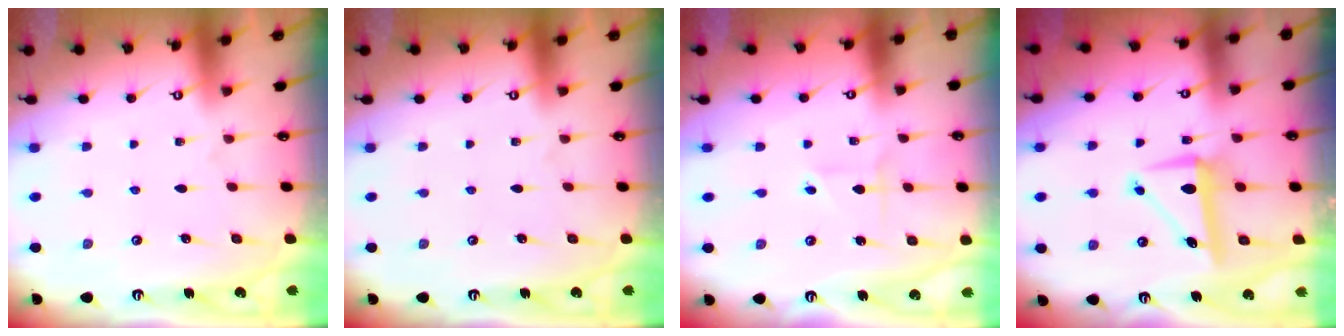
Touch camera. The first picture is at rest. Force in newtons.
{"total": 0.0}
{"total": 1.8, "press": 1.8, "slide": 0.2}
{"total": 6.9, "press": 6.7, "slide": 1.6}